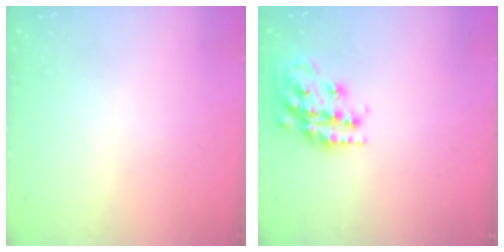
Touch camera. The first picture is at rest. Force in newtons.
{"total": 17.6, "press": 17.5, "slide": 1.3}